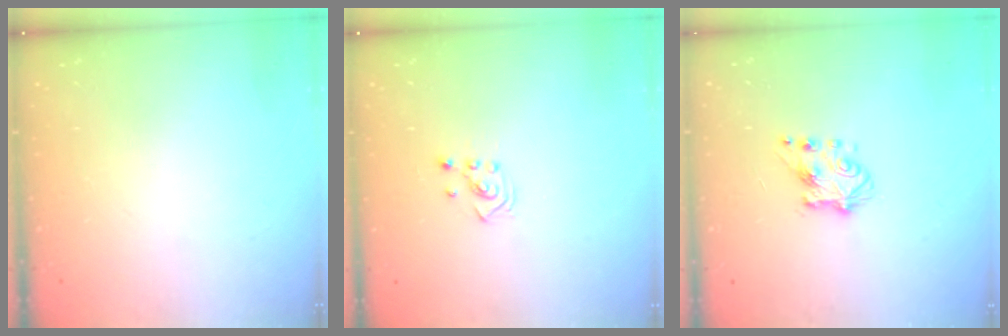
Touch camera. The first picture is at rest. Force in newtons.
{"total": 2.5, "press": 2.5, "slide": 0.4}
{"total": 6.4, "press": 6.3, "slide": 0.9}